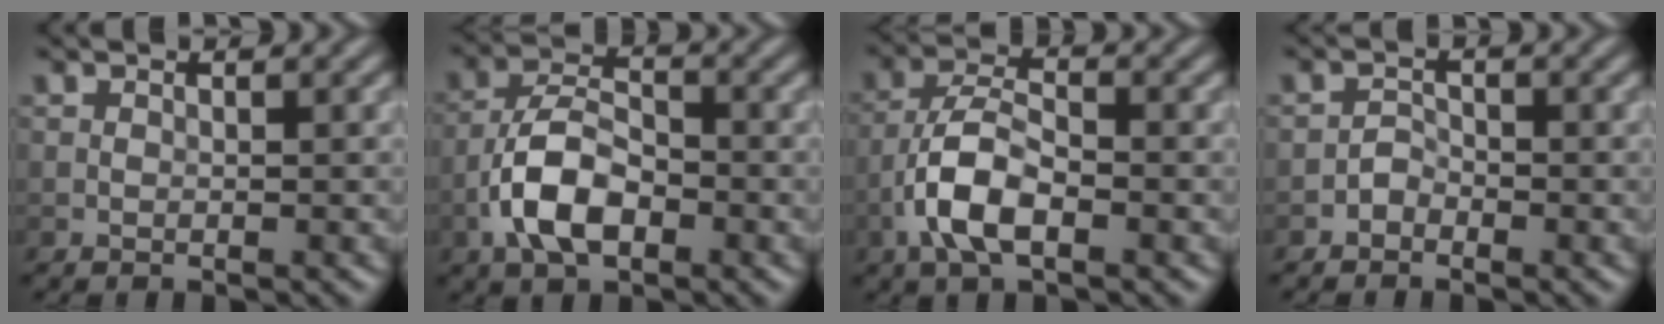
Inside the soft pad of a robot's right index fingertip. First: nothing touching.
{"total": 5.7, "force": [-2.4, 2.8, 4.3], "torque": [-0.080, 0.007, -0.052]}
{"total": 5.1, "force": [-2.2, 2.2, 4.1], "torque": [-0.082, 0.005, -0.049]}
{"total": 1.2, "force": [-0.9, 0.7, 0.3], "torque": [-0.002, 0.006, -0.018]}